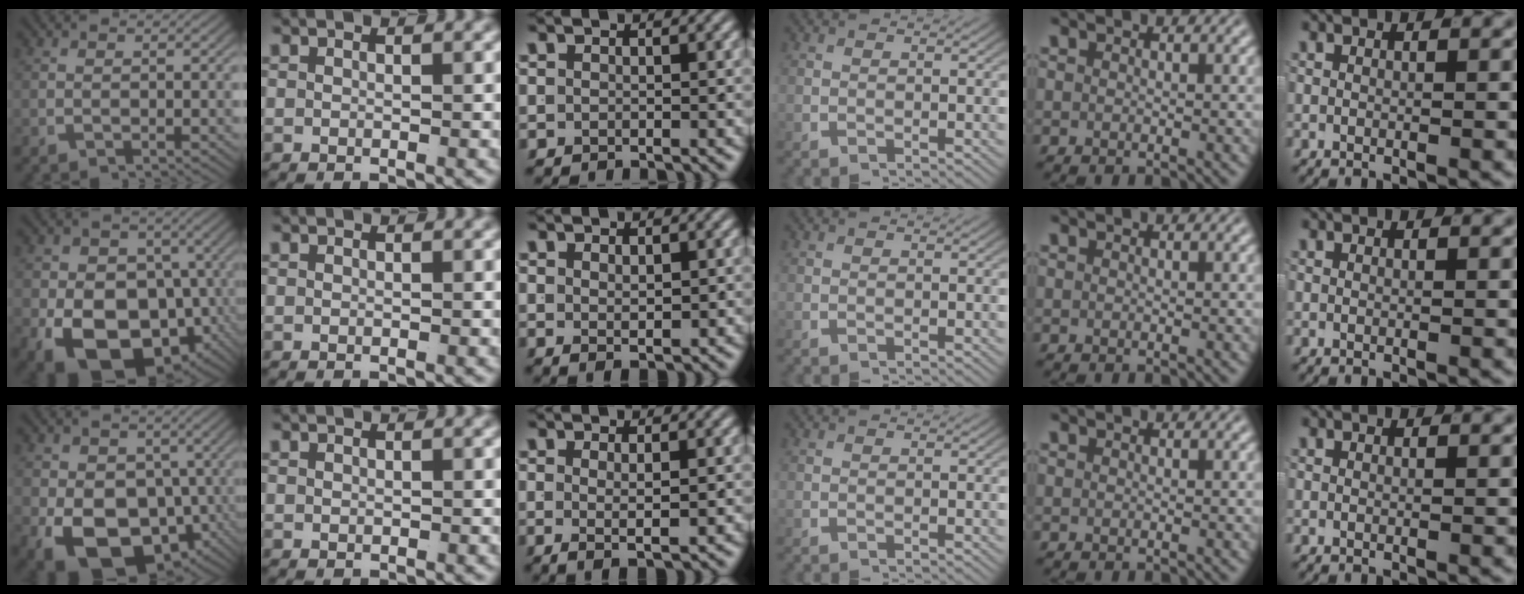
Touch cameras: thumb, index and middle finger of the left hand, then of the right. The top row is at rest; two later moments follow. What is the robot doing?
{"motion": "lift_and_place", "object": "shorts"}